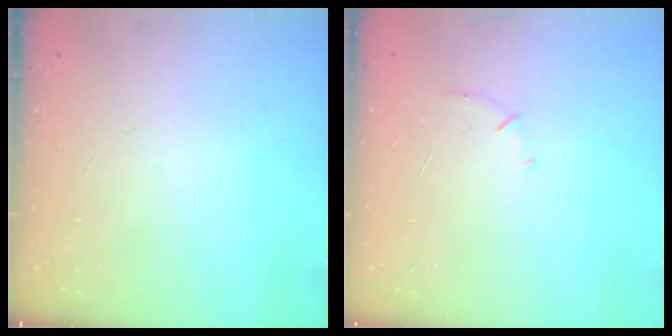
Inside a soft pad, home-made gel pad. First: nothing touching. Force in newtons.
{"total": 4.3, "press": 4.2, "slide": 1.1}